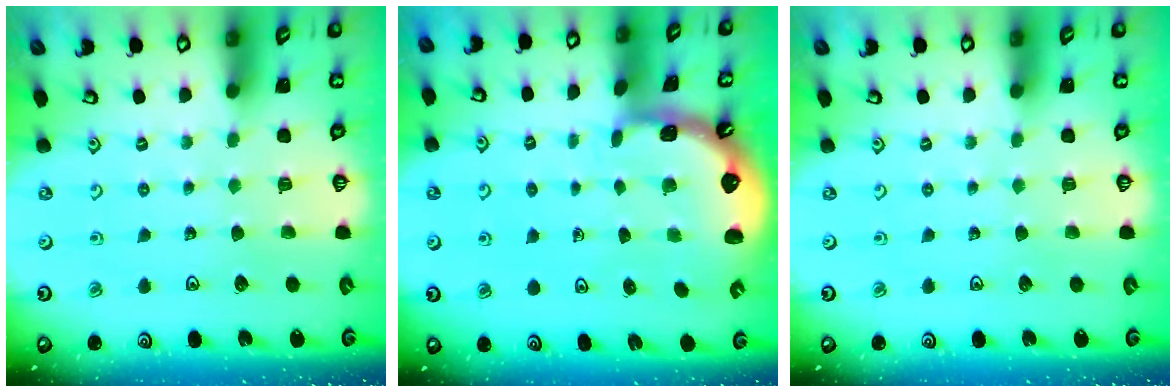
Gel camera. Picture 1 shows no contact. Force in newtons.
{"total": 1.0, "press": 1.0, "slide": 0.2}
{"total": 0.0}